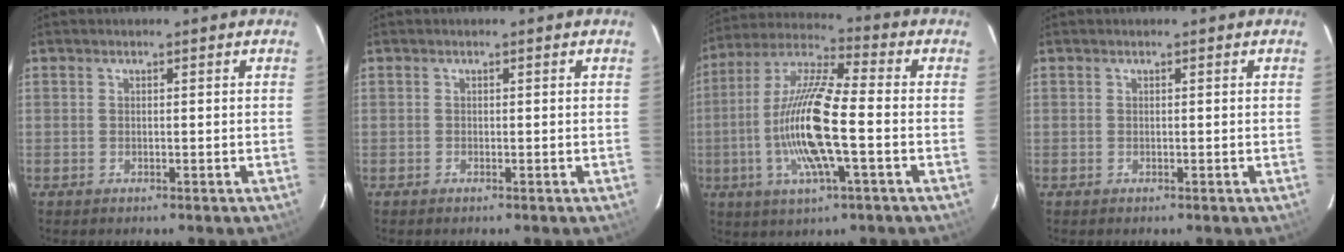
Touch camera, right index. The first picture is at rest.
{"total": 0.0}
{"total": 15.8, "force": [-3.2, 2.5, 15.3], "torque": [-0.306, -0.004, -0.067]}
{"total": 0.0}